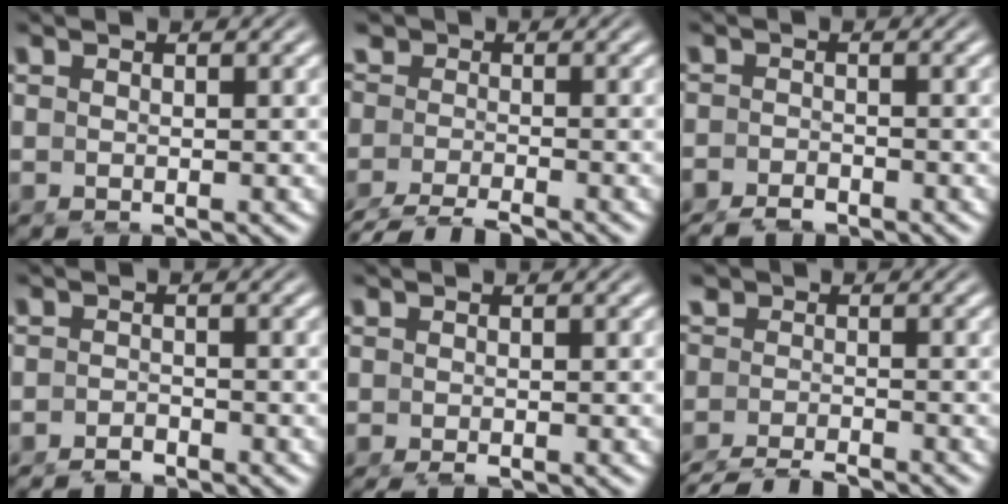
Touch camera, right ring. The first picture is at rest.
{"total": 2.9, "force": [-2.5, 1.4, 0.6], "torque": [-0.007, -0.010, -0.043]}
{"total": 2.1, "force": [-2.1, 0.3, -0.2], "torque": [0.003, -0.010, -0.034]}
{"total": 1.9, "force": [-1.8, -0.1, -0.5], "torque": [0.009, -0.007, -0.031]}
{"total": 0.5, "force": [-0.4, 0.3, 0.1], "torque": [-0.005, -0.001, -0.008]}
{"total": 3.0, "force": [-2.8, 0.9, 0.3], "torque": [0.001, -0.013, -0.047]}